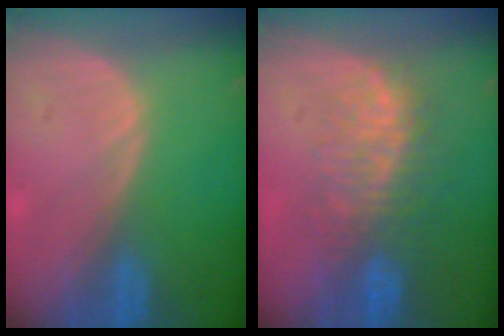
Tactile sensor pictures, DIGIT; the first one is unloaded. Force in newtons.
{"total": 8.5, "press": 7.7, "slide": 3.6}